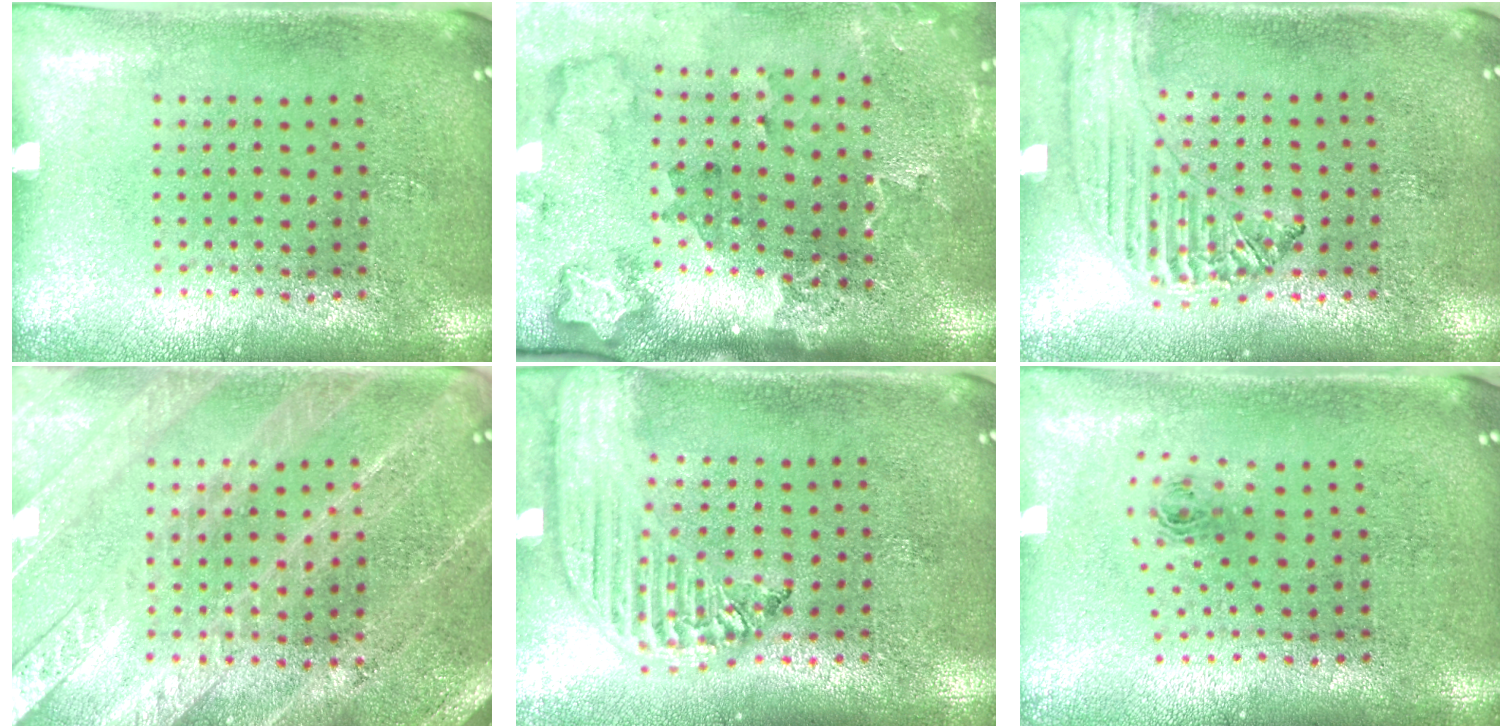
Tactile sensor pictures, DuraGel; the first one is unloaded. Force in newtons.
{"total": 2.2, "press": 2.0, "slide": 1.0}
{"total": 1.3, "press": 1.3, "slide": 0.1}
{"total": 3.3, "press": 3.2, "slide": 0.6}
{"total": 2.4, "press": 2.1, "slide": 1.2}
{"total": 0.9, "press": 0.4, "slide": 0.8}